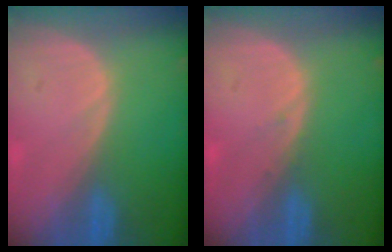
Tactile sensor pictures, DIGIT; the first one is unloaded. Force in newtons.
{"total": 0.6, "press": 0.3, "slide": 0.5}